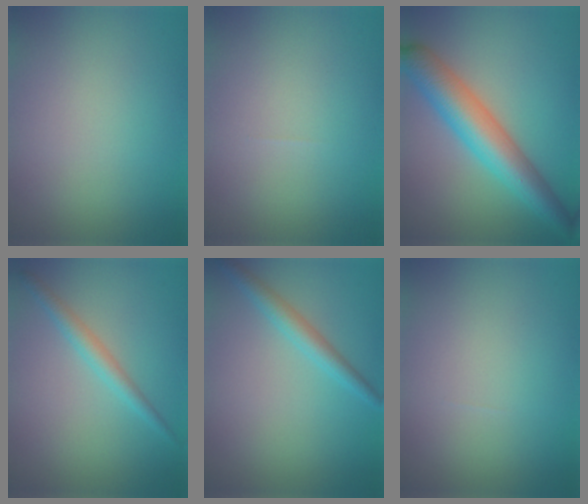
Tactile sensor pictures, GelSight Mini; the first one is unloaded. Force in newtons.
{"total": 0.0}
{"total": 7.1, "press": 7.1, "slide": 0.1}
{"total": 2.0, "press": 2.0, "slide": 0.0}
{"total": 2.3, "press": 2.3, "slide": 0.2}
{"total": 0.0}